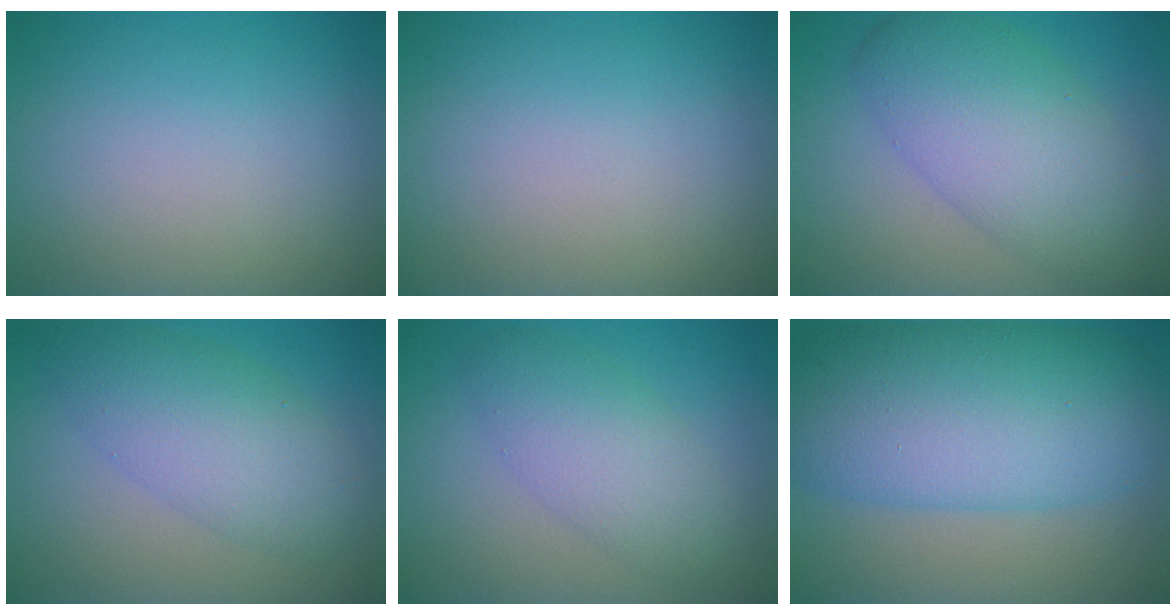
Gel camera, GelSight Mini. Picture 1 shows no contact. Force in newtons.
{"total": 0.0}
{"total": 7.8, "press": 7.8, "slide": 0.0}
{"total": 5.6, "press": 5.6, "slide": 0.4}
{"total": 4.4, "press": 4.4, "slide": 0.2}
{"total": 12.0, "press": 12.0, "slide": 0.2}